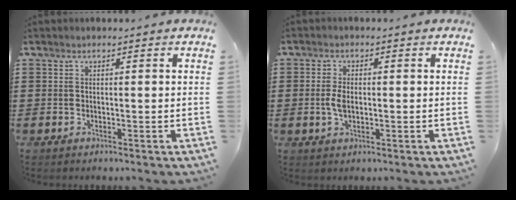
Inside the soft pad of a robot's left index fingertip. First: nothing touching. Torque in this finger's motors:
{"motor_torque": [0.39, 0.34, 0.14, 0.05]}